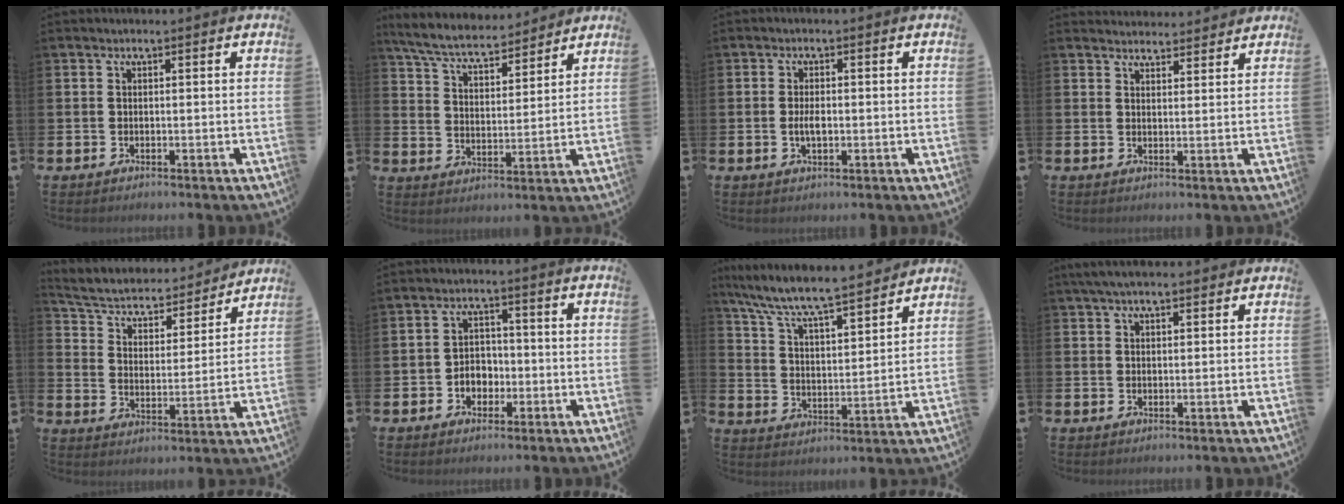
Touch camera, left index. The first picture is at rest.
{"total": 6.6, "force": [6.2, 1.3, 1.9], "torque": [-0.061, -0.038, 0.106]}
{"total": 2.2, "force": [-0.2, 1.0, 1.9], "torque": [-0.021, -0.005, -0.008]}
{"total": 3.1, "force": [3.0, 0.7, -0.2], "torque": [0.006, -0.018, 0.054]}
{"total": 5.1, "force": [4.5, 1.9, 1.4], "torque": [-0.056, -0.040, 0.069]}
{"total": 3.4, "force": [-1.4, 2.8, 1.4], "torque": [-0.018, 0.002, -0.035]}
{"total": 8.1, "force": [7.6, 0.6, 2.8], "torque": [-0.089, -0.059, 0.127]}
{"total": 3.4, "force": [2.8, 0.9, 1.7], "torque": [-0.034, -0.001, 0.051]}